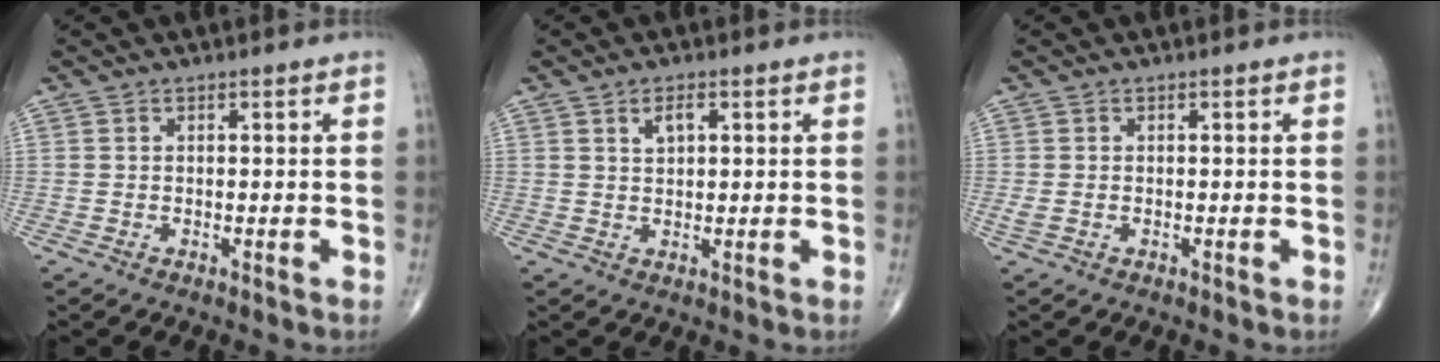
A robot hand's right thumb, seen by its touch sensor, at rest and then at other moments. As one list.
[{"total": 2.7, "force": [1.2, 1.4, 2.0], "torque": [-0.032, -0.004, 0.023]}, {"total": 1.3, "force": [-0.3, 0.9, 1.0], "torque": [-0.029, 0.003, -0.003]}]